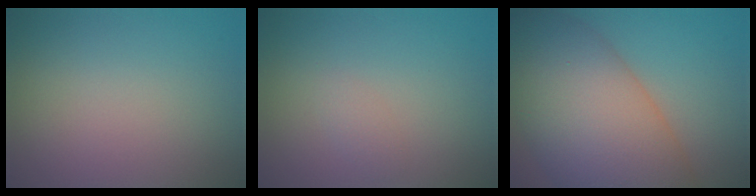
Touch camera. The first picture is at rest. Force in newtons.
{"total": 0.8, "press": 0.8, "slide": 0.0}
{"total": 13.0, "press": 13.0, "slide": 0.6}